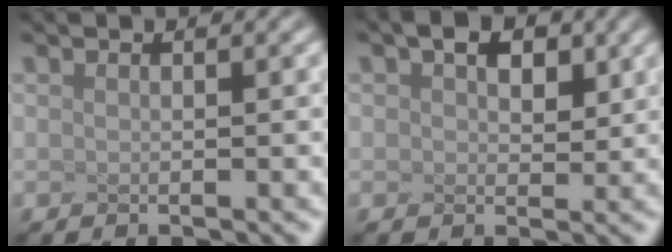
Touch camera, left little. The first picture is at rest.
{"total": 0.0}